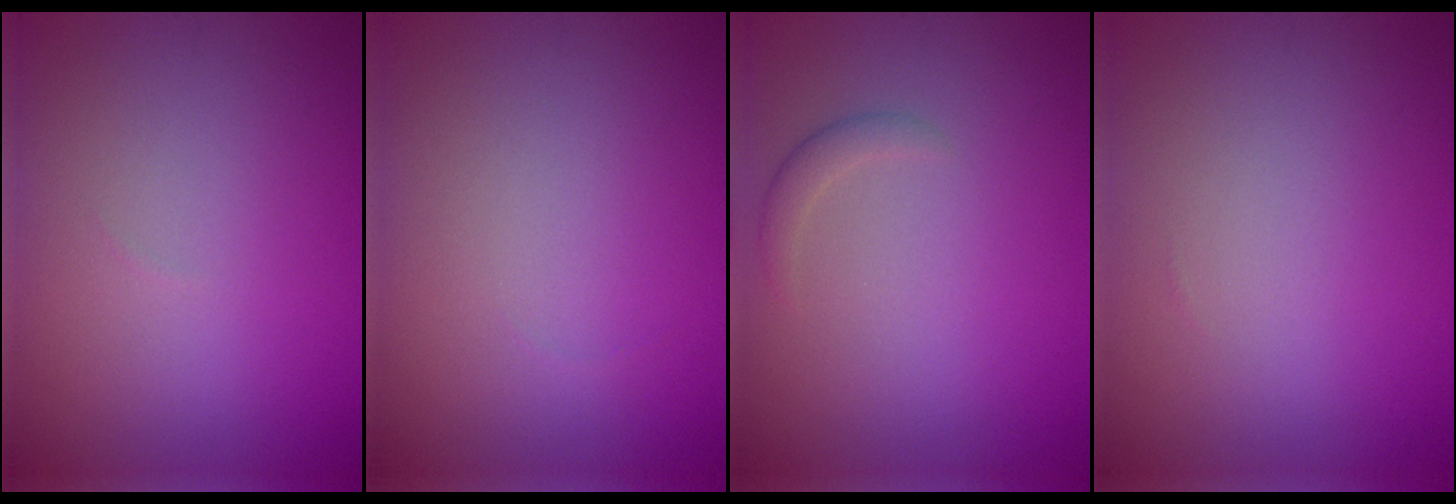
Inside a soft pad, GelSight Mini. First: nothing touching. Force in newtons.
{"total": 0.0}
{"total": 1.1, "press": 1.1, "slide": 0.0}
{"total": 0.0}